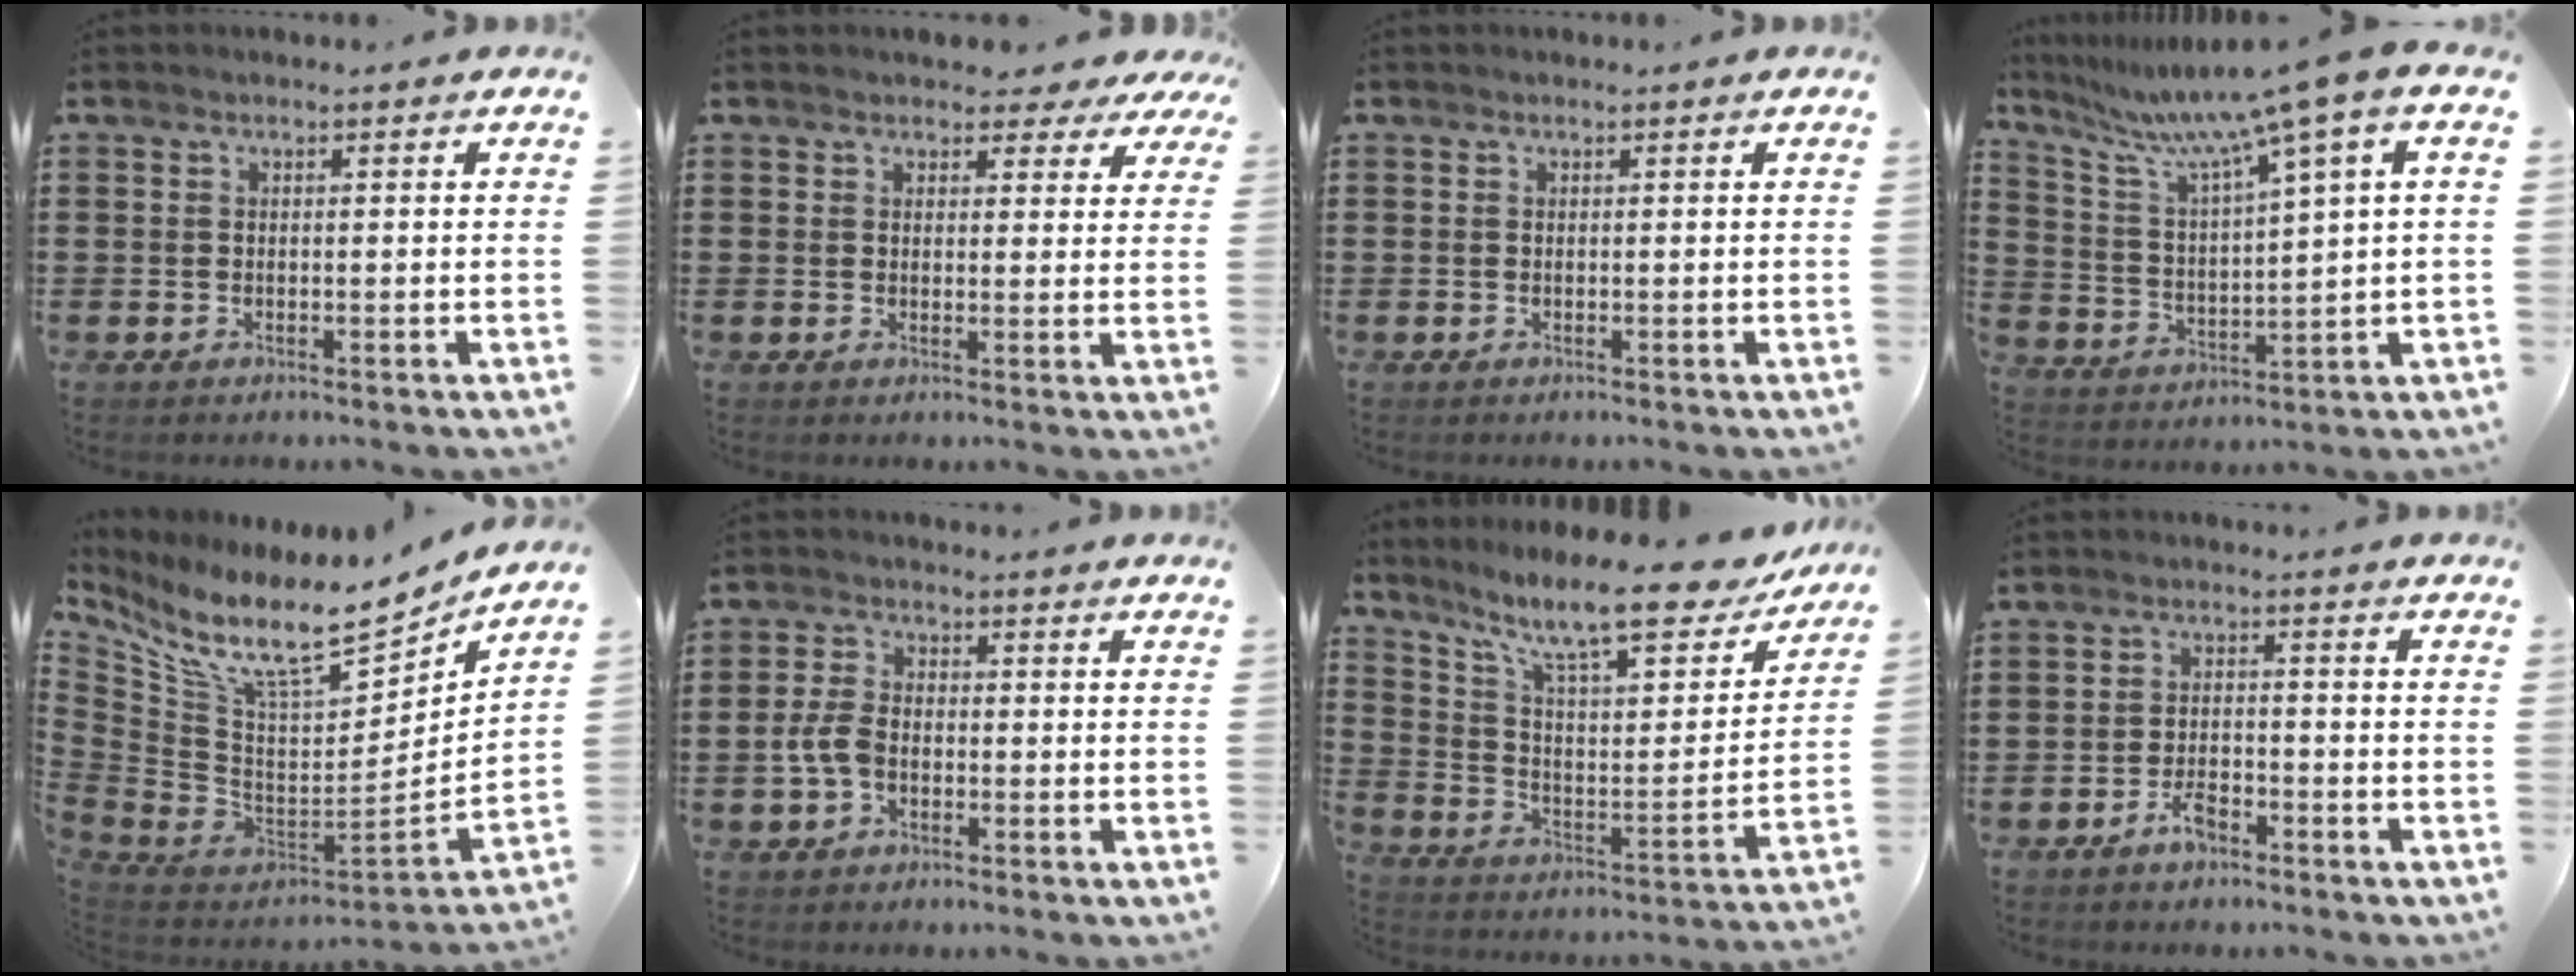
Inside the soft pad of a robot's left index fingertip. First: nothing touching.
{"total": 2.8, "force": [2.4, 1.3, 0.7], "torque": [-0.008, -0.005, 0.040]}
{"total": 0.0}
{"total": 9.0, "force": [6.3, -0.4, 6.4], "torque": [-0.147, -0.039, 0.097]}
{"total": 12.3, "force": [9.3, 2.4, 7.6], "torque": [-0.171, -0.087, 0.157]}
{"total": 4.6, "force": [-0.9, 2.8, 3.5], "torque": [-0.094, -0.004, -0.024]}
{"total": 13.2, "force": [10.9, 1.9, 7.3], "torque": [-0.156, -0.070, 0.183]}
{"total": 3.5, "force": [-2.4, 1.3, 2.1], "torque": [-0.044, 0.005, -0.048]}